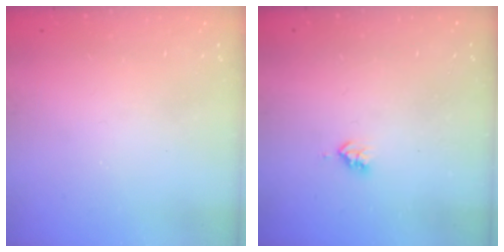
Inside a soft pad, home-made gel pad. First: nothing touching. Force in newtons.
{"total": 3.3, "press": 3.3, "slide": 0.5}